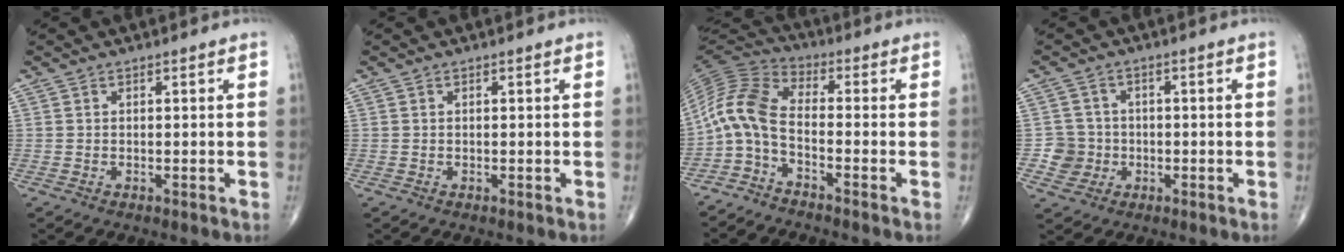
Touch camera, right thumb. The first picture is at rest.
{"total": 0.0}
{"total": 9.2, "force": [-3.2, 4.0, 7.6], "torque": [-0.164, 0.054, -0.084]}
{"total": 4.7, "force": [-1.0, 4.6, 0.3], "torque": [0.022, 0.011, -0.021]}